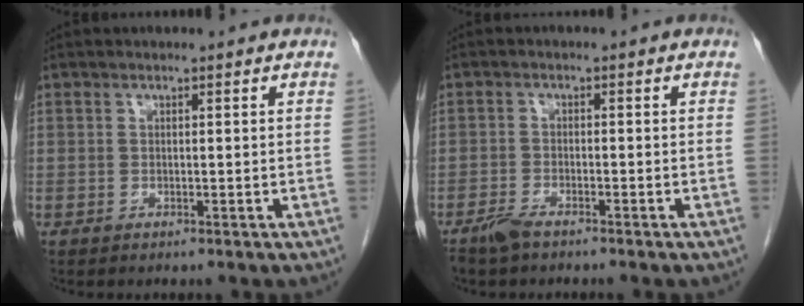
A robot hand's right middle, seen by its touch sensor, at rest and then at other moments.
{"total": 2.8, "force": [-2.3, 0.5, 1.5], "torque": [-0.035, -0.004, -0.043]}